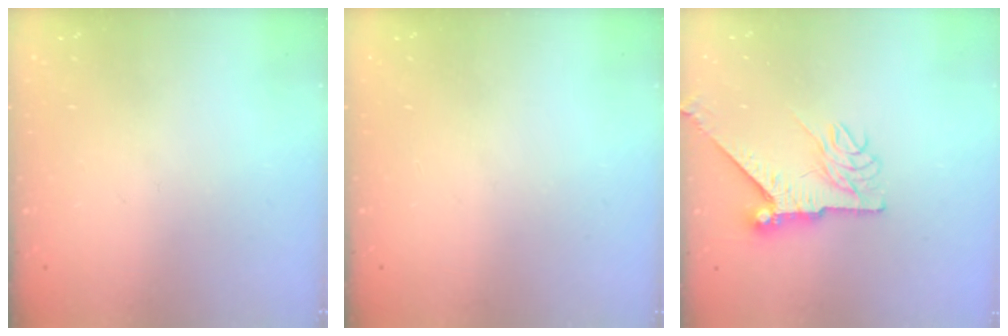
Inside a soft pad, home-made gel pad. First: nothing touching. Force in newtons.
{"total": 0.0}
{"total": 9.0, "press": 9.0, "slide": 0.6}